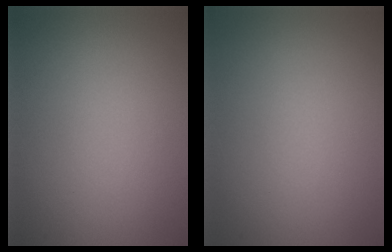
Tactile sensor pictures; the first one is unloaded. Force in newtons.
{"total": 0.0}